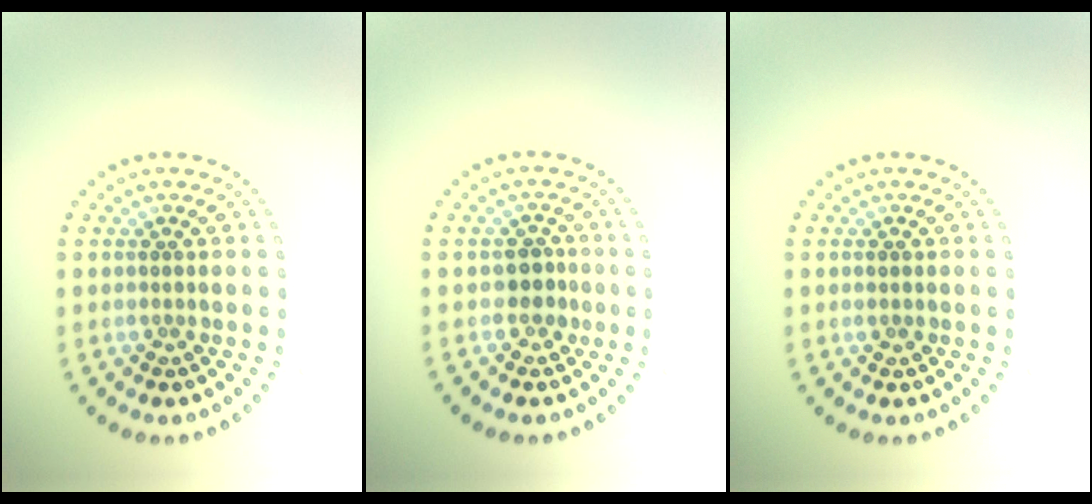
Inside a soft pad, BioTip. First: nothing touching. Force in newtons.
{"total": 1.9, "press": 1.5, "slide": 1.1}
{"total": 0.8, "press": 0.7, "slide": 0.1}